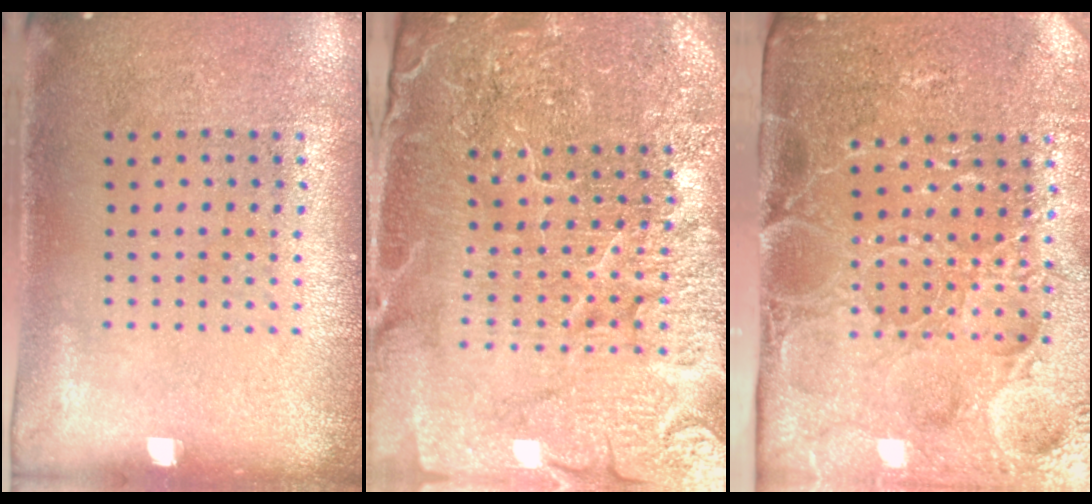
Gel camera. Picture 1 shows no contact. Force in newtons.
{"total": 5.6, "press": 5.1, "slide": 2.3}
{"total": 5.0, "press": 4.2, "slide": 2.6}